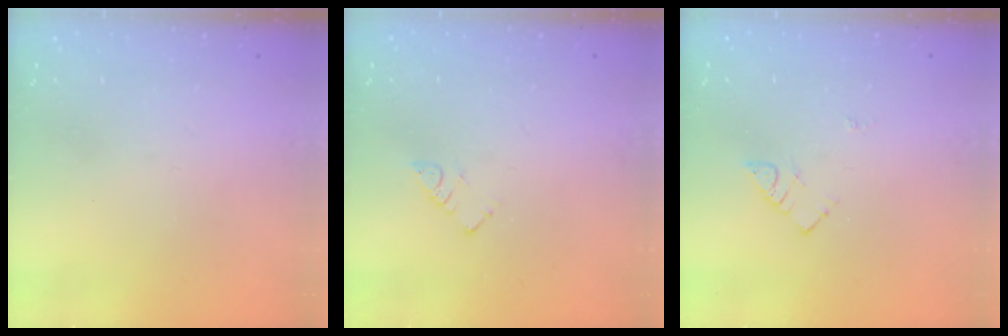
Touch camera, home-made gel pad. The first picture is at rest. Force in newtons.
{"total": 2.5, "press": 2.5, "slide": 0.1}
{"total": 3.9, "press": 3.8, "slide": 0.5}